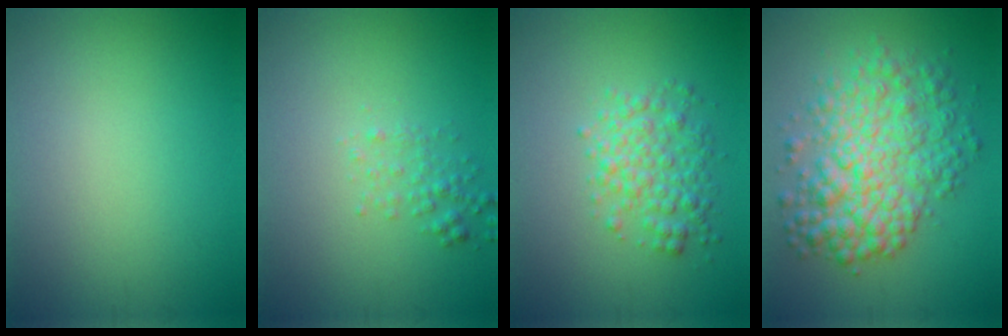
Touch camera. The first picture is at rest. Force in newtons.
{"total": 1.6, "press": 1.5, "slide": 0.2}
{"total": 3.4, "press": 3.4, "slide": 0.0}
{"total": 7.4, "press": 7.4, "slide": 0.1}